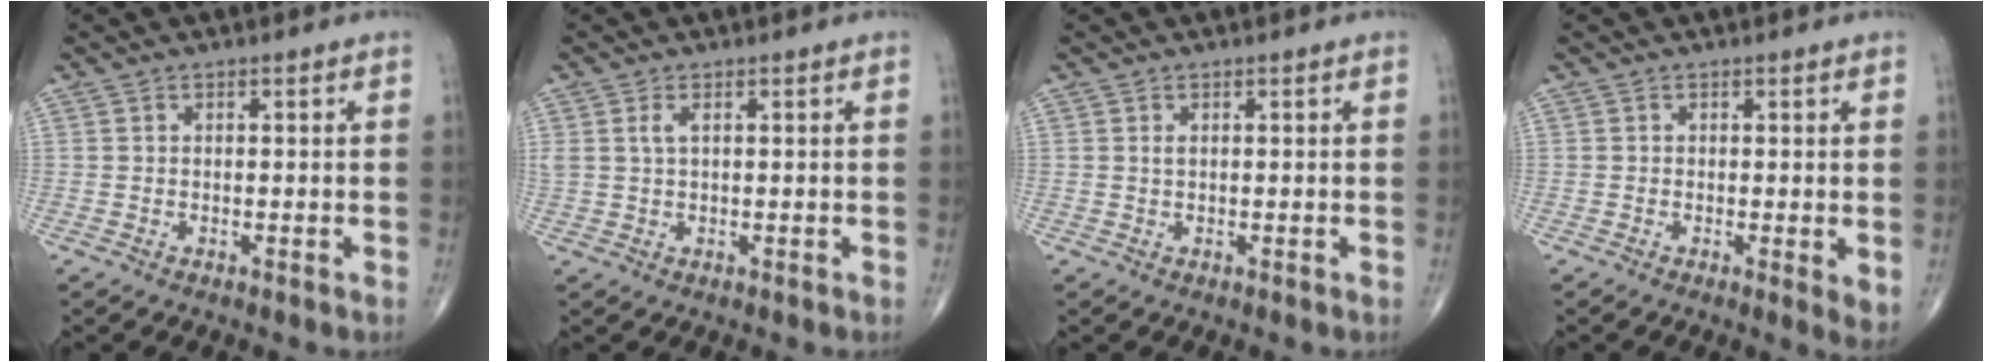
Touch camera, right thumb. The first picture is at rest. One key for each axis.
{"total": 2.1, "fx": 0.8, "fy": 0.9, "fz": 1.7, "tx": -0.044, "ty": 0.007, "tz": 0.022}
{"total": 0.6, "fx": 0.2, "fy": 0.3, "fz": 0.5, "tx": -0.012, "ty": 0.005, "tz": 0.005}
{"total": 2.8, "fx": -0.1, "fy": 0.8, "fz": 2.7, "tx": -0.039, "ty": -0.010, "tz": -0.006}